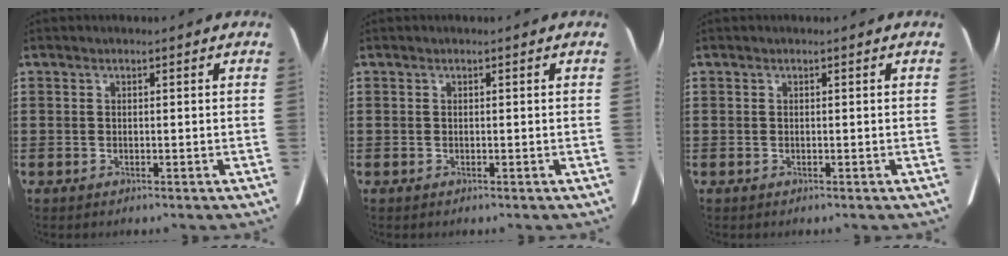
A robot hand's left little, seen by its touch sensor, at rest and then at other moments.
{"total": 0.0}
{"total": 0.0}